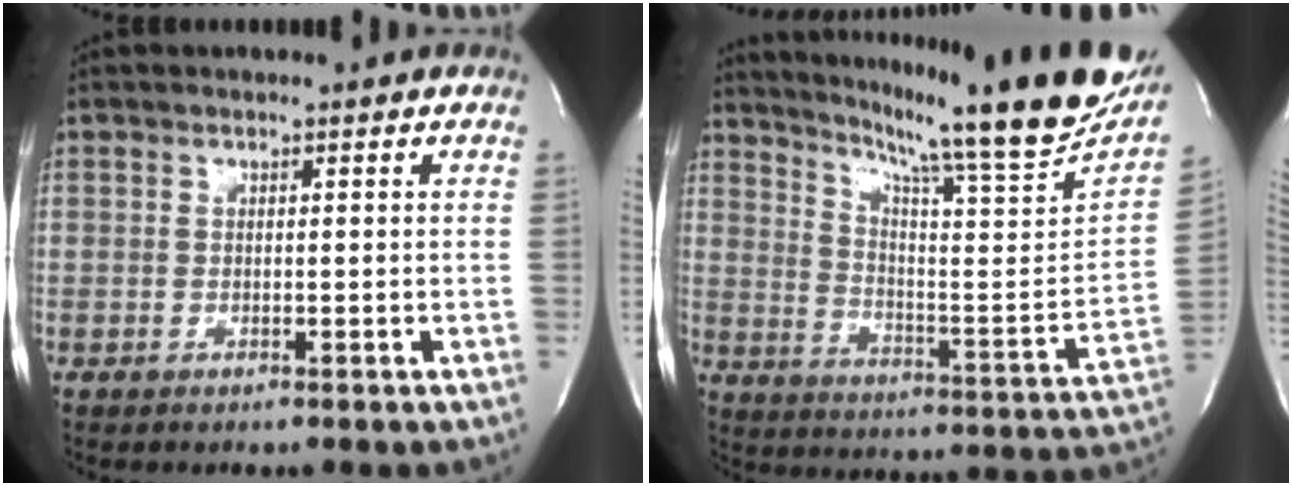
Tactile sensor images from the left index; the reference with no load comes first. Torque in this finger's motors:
{"motor_torque": [1.23, -0.73, 0.16, 0.13]}